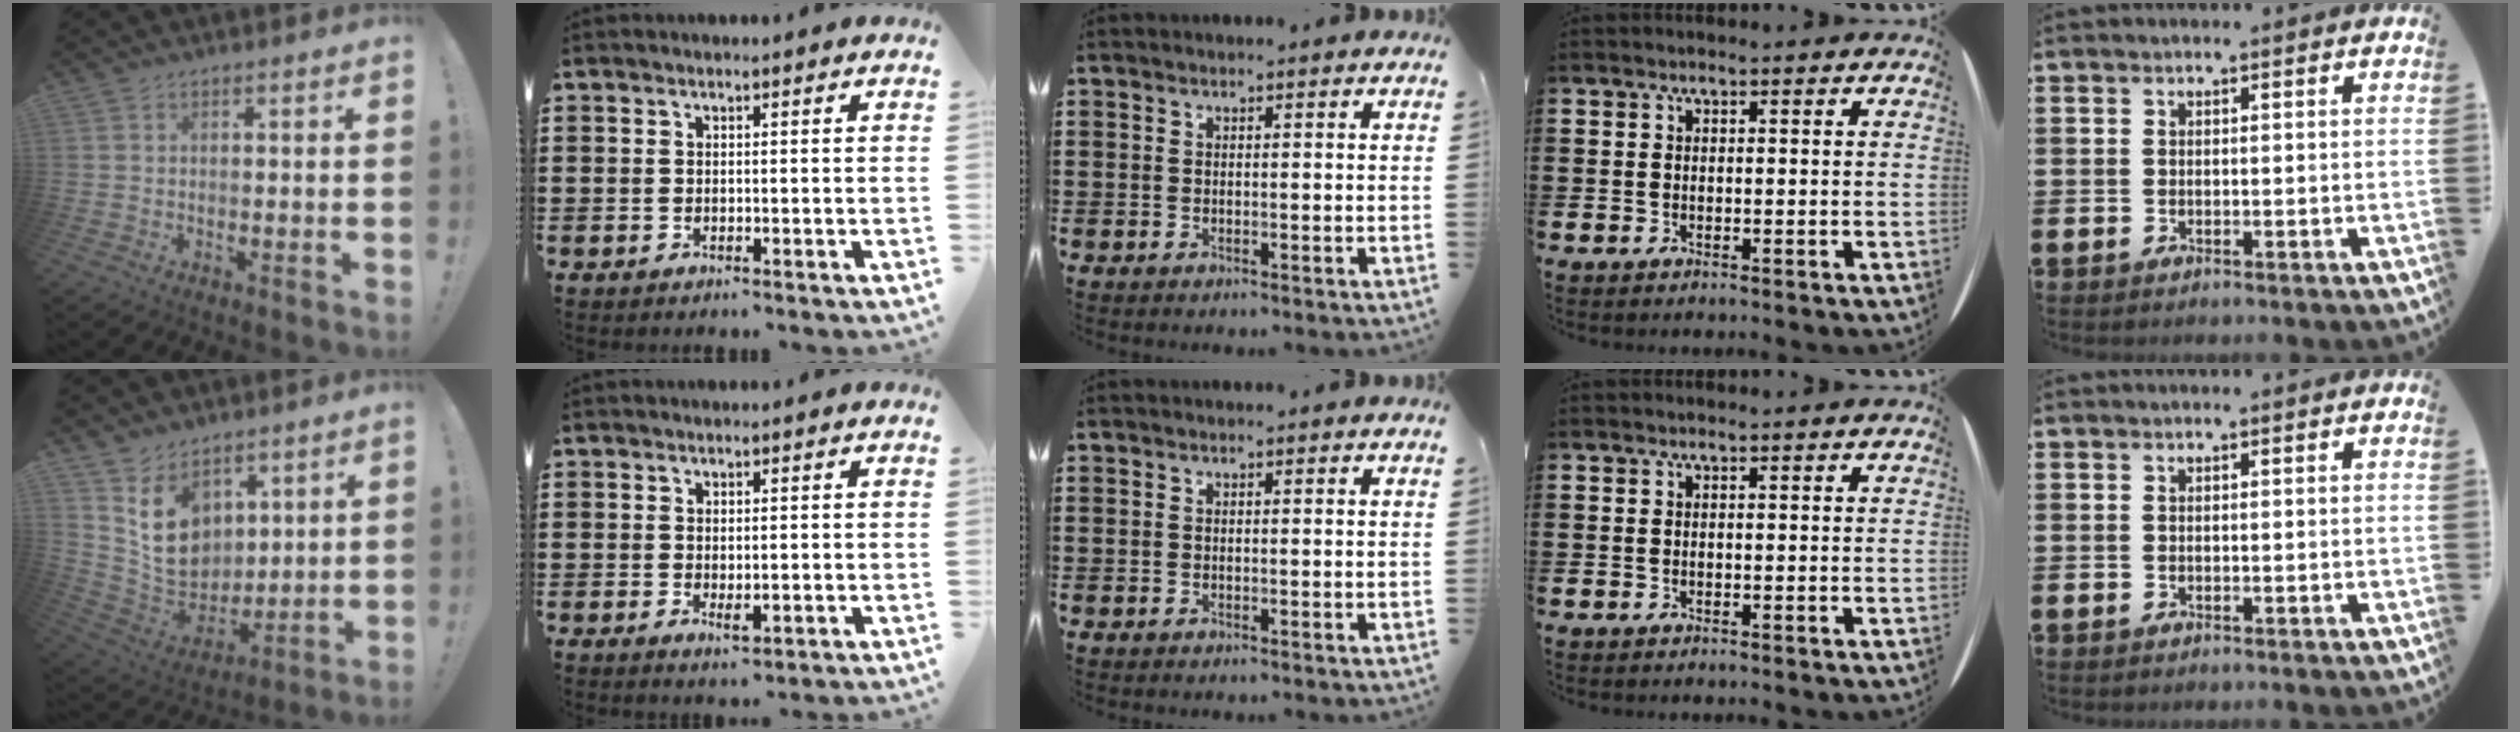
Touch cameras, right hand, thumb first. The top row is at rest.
{"thumb": {"total": 13.5, "force": [6.9, 10.1, 5.7], "torque": [-0.089, -0.049, 0.138]}, "index": {"total": 1.9, "force": [-0.3, 1.0, 1.5], "torque": [-0.028, 0.003, -0.005]}}